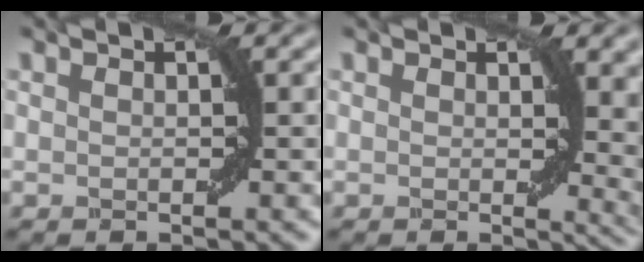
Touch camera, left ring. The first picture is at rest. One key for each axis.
{"total": 6.2, "fx": 1.3, "fy": 2.7, "fz": 5.5, "tx": -0.034, "ty": -0.006, "tz": 0.024}